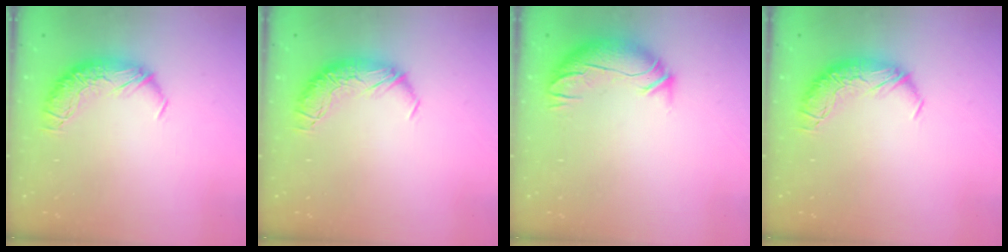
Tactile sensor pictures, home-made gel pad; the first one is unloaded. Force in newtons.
{"total": 0.0}
{"total": 3.6, "press": 2.5, "slide": 2.7}
{"total": 0.0}